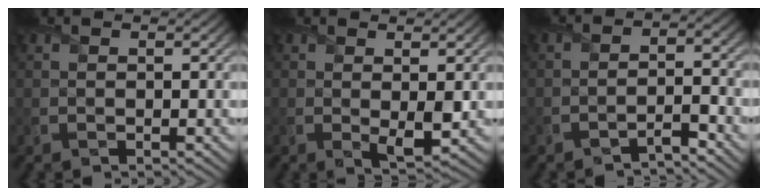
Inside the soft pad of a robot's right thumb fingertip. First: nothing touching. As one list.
[{"total": 2.4, "force": [0.5, 0.9, 2.2], "torque": [-0.041, -0.012, 0.015]}, {"total": 2.9, "force": [-2.4, 0.6, 1.5], "torque": [-0.022, 0.009, -0.043]}]